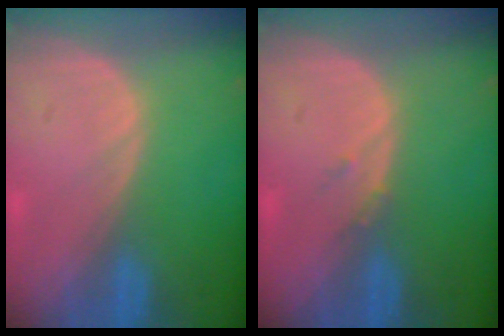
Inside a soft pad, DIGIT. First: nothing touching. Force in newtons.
{"total": 1.2, "press": 1.0, "slide": 0.6}